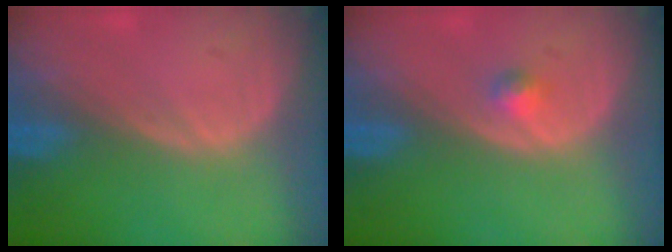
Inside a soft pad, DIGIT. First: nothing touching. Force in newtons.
{"total": 1.5, "press": 1.3, "slide": 0.8}